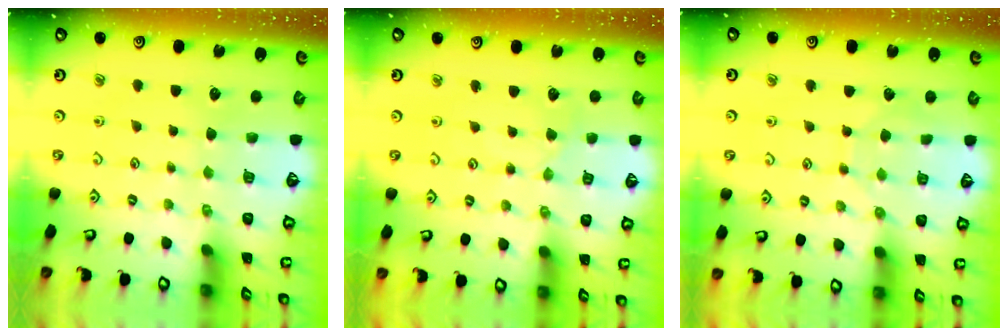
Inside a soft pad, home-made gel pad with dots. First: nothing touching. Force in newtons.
{"total": 1.8, "press": 1.7, "slide": 0.4}
{"total": 3.8, "press": 3.8, "slide": 0.3}